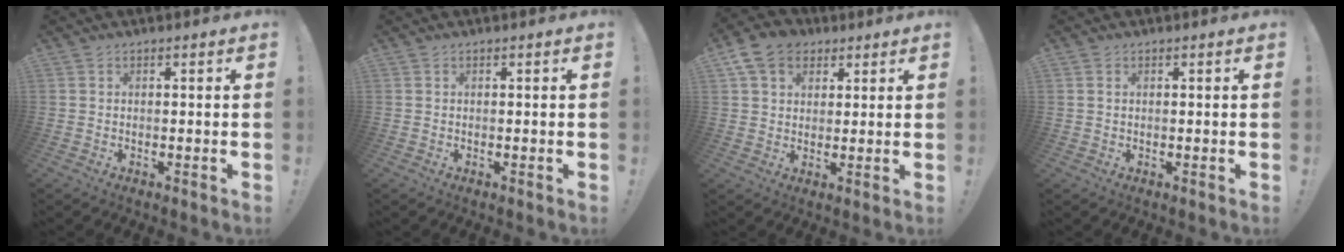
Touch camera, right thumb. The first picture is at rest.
{"total": 0.0}
{"total": 10.6, "force": [4.9, 7.9, 5.0], "torque": [-0.087, -0.009, 0.099]}
{"total": 0.8, "force": [0.4, 0.6, 0.4], "torque": [-0.015, 0.005, 0.009]}